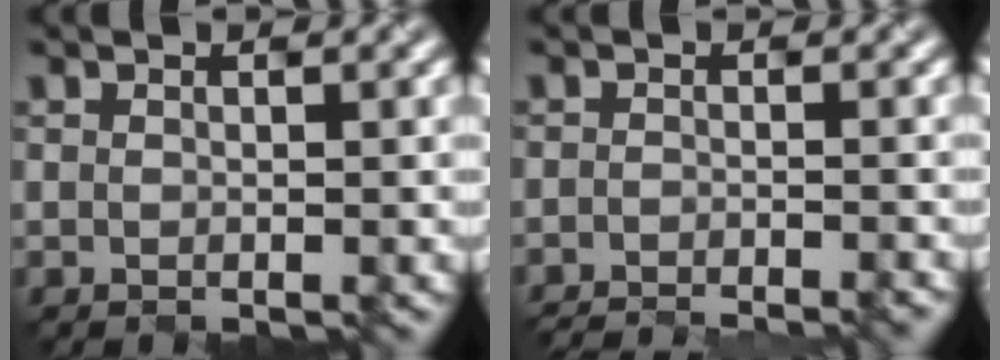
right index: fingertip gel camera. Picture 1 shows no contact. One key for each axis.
{"total": 3.8, "fx": -3.4, "fy": 0.6, "fz": 1.6, "tx": -0.006, "ty": 0.000, "tz": -0.051}